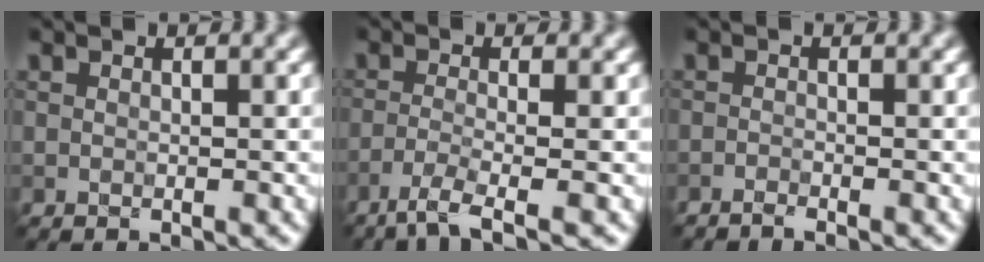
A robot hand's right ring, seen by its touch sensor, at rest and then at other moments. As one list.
[{"total": 3.3, "force": [-2.2, 0.4, 2.4], "torque": [-0.044, -0.003, -0.058]}, {"total": 1.5, "force": [-1.3, 0.0, 0.6], "torque": [-0.019, 0.000, -0.029]}]